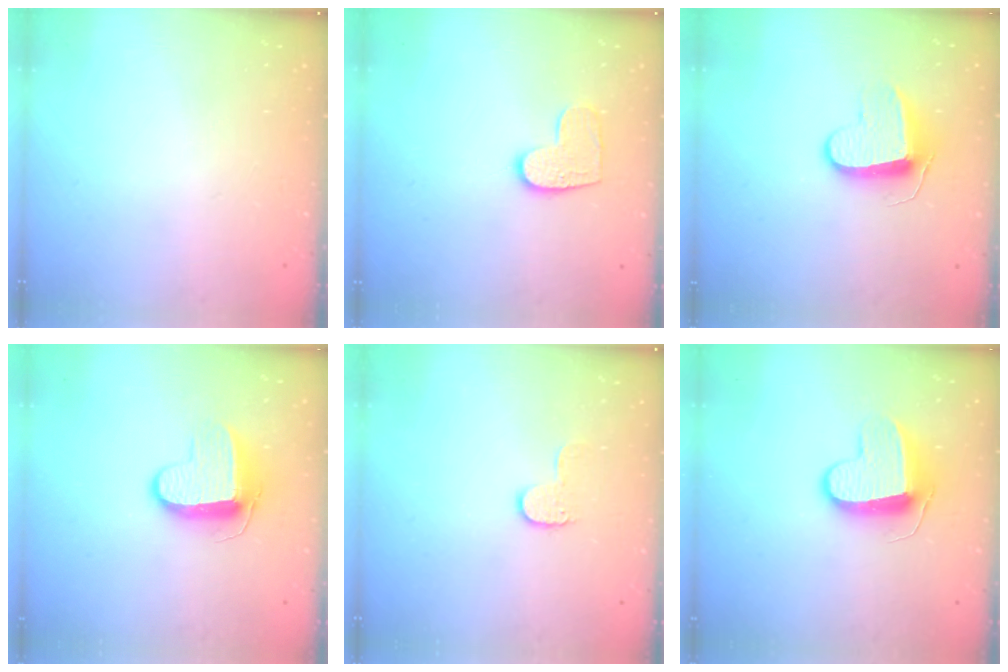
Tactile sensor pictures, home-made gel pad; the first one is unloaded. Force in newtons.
{"total": 8.9, "press": 8.9, "slide": 0.5}
{"total": 9.5, "press": 9.5, "slide": 0.7}
{"total": 9.3, "press": 9.3, "slide": 0.5}
{"total": 7.2, "press": 7.2, "slide": 0.4}
{"total": 10.4, "press": 10.4, "slide": 0.5}